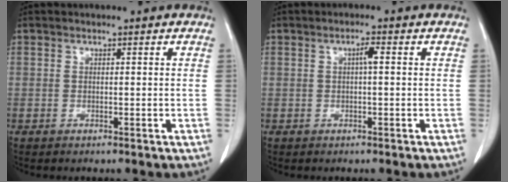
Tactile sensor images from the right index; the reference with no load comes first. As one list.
[{"total": 1.6, "force": [0.2, 0.1, 1.6], "torque": [-0.028, 0.004, 0.003]}]